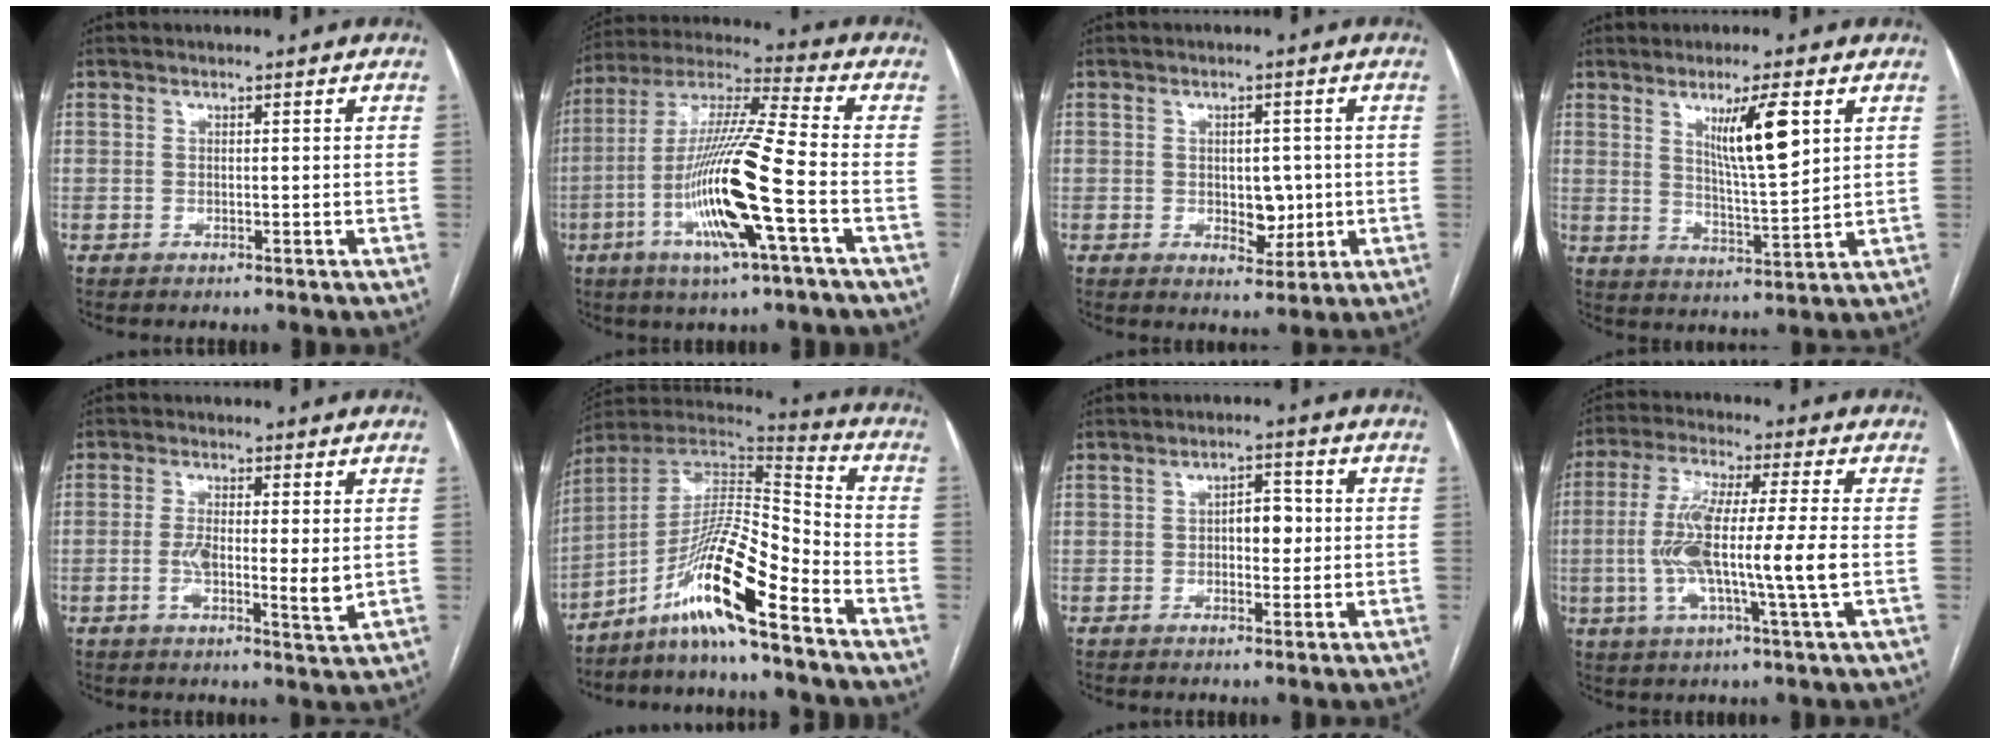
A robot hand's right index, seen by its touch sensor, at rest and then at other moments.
{"total": 17.3, "force": [-5.2, 0.2, 16.5], "torque": [-0.329, -0.009, -0.101]}
{"total": 7.1, "force": [-0.9, 3.8, 6.0], "torque": [-0.086, 0.005, -0.002]}
{"total": 8.8, "force": [3.8, 0.7, 8.0], "torque": [-0.138, -0.012, 0.070]}
{"total": 6.6, "force": [-0.3, 1.5, 6.5], "torque": [-0.111, -0.009, -0.007]}
{"total": 14.8, "force": [-9.0, 0.5, 11.7], "torque": [-0.223, 0.008, -0.162]}
{"total": 3.9, "force": [0.1, 2.1, 3.3], "torque": [-0.048, 0.012, 0.004]}
{"total": 12.9, "force": [-1.4, 0.2, 12.9], "torque": [-0.257, 0.003, -0.032]}